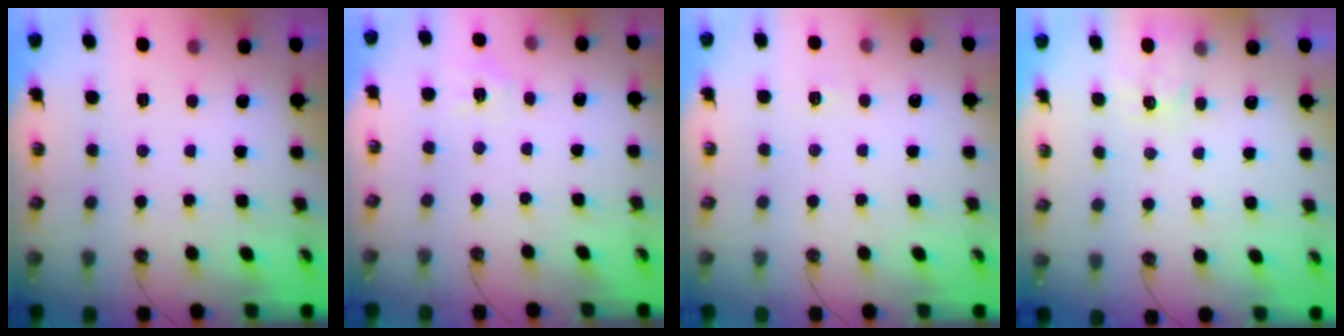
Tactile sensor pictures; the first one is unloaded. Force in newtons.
{"total": 4.6, "press": 4.6, "slide": 0.6}
{"total": 3.7, "press": 3.7, "slide": 0.4}
{"total": 5.1, "press": 5.0, "slide": 0.6}